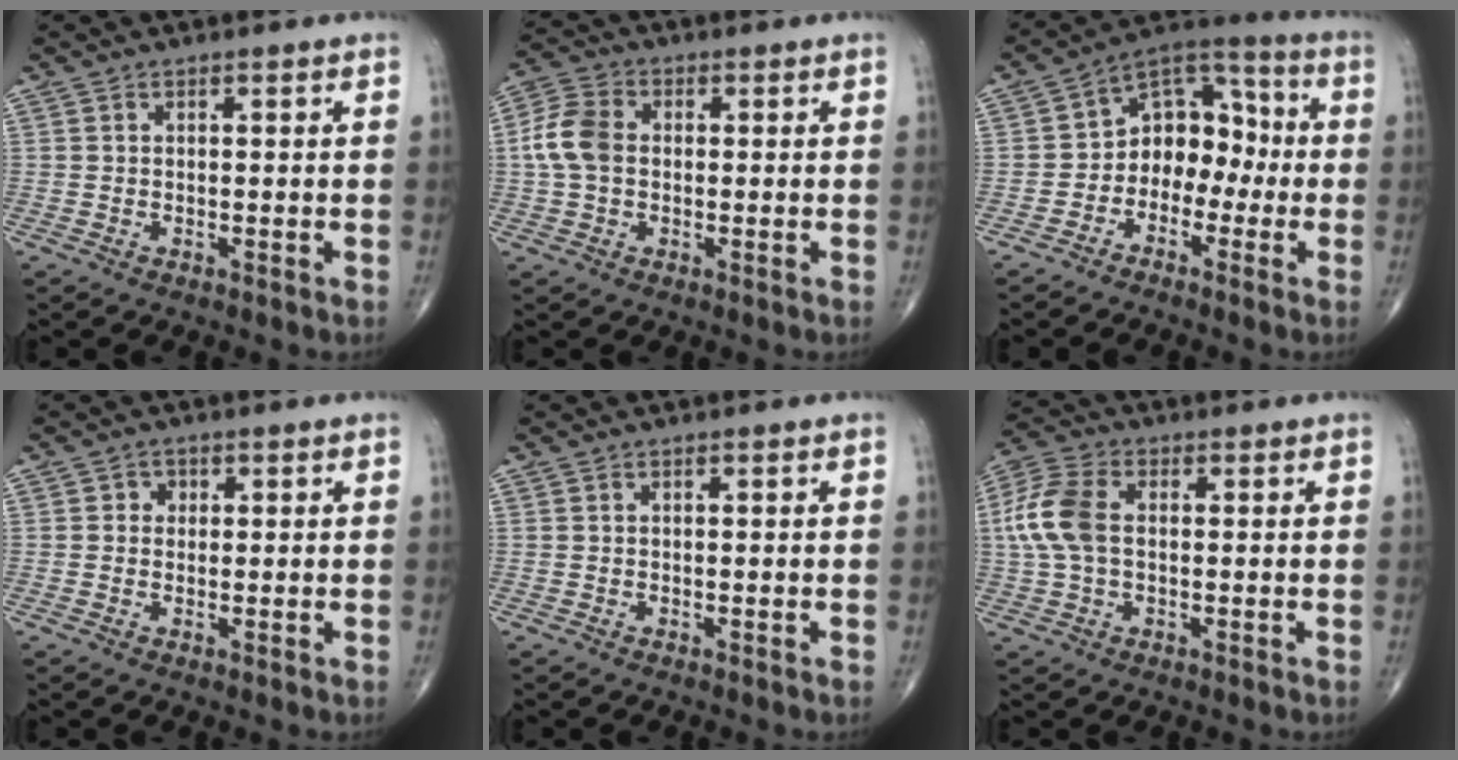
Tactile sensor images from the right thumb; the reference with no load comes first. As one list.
[{"total": 7.4, "force": [0.2, 5.3, 5.1], "torque": [-0.109, 0.017, -0.004]}, {"total": 10.9, "force": [-2.0, 8.0, 7.2], "torque": [-0.069, 0.050, -0.053]}, {"total": 1.7, "force": [0.3, 1.5, 0.5], "torque": [0.004, 0.002, -0.001]}, {"total": 0.0}, {"total": 9.7, "force": [0.6, 6.0, 7.7], "torque": [-0.183, 0.021, 0.009]}]